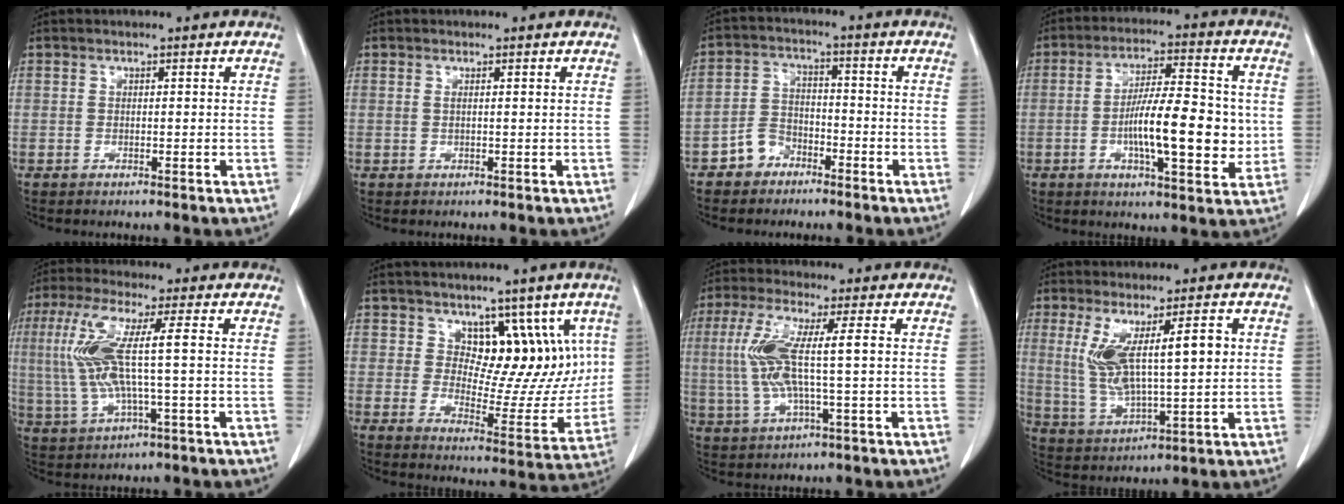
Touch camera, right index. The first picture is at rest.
{"total": 0.7, "force": [0.3, 0.0, 0.6], "torque": [-0.017, 0.004, 0.007]}
{"total": 4.9, "force": [-3.2, 3.5, 1.2], "torque": [-0.021, 0.015, -0.059]}
{"total": 13.4, "force": [-1.4, 3.1, 12.9], "torque": [-0.215, 0.002, -0.027]}
{"total": 11.2, "force": [0.8, 1.3, 11.0], "torque": [-0.248, 0.010, 0.018]}
{"total": 11.6, "force": [5.2, 6.6, 8.0], "torque": [-0.084, 0.005, 0.089]}
{"total": 9.9, "force": [0.7, 1.3, 9.8], "torque": [-0.219, 0.008, 0.015]}
{"total": 11.0, "force": [2.6, 2.3, 10.4], "torque": [-0.198, 0.003, 0.056]}